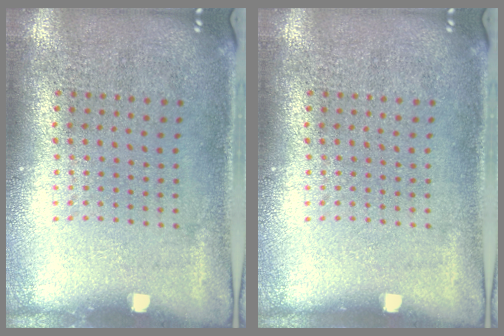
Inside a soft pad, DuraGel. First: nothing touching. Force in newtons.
{"total": 0.0}